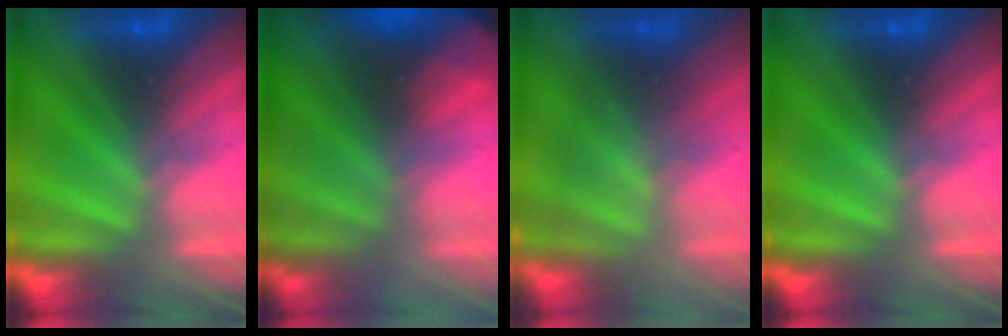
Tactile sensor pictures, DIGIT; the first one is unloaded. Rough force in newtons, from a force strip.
{"total": 8.9}
{"total": 3.7}
{"total": 0.0}